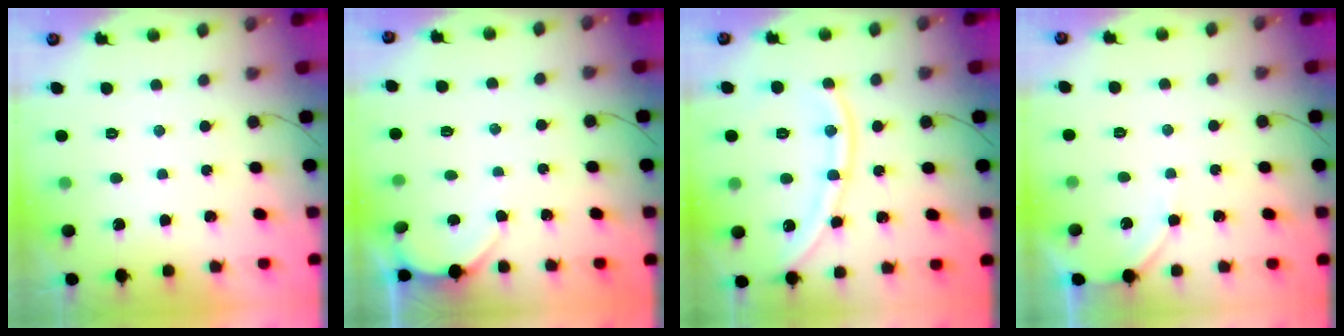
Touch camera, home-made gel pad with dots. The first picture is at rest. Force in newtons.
{"total": 2.0, "press": 2.0, "slide": 0.2}
{"total": 12.0, "press": 11.8, "slide": 1.6}
{"total": 4.1, "press": 4.0, "slide": 0.6}